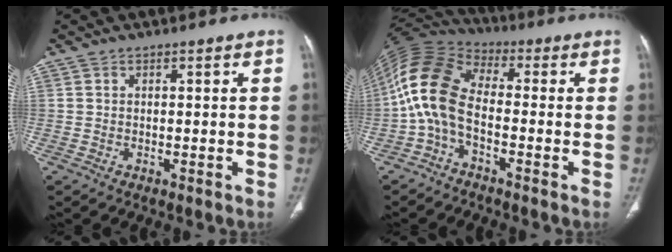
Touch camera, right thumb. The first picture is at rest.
{"total": 12.1, "force": [-2.2, 6.8, 9.8], "torque": [-0.203, 0.046, -0.060]}